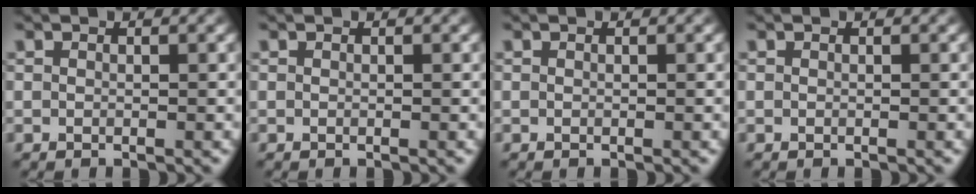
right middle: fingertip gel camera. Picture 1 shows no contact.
{"total": 0.0}
{"total": 0.0}
{"total": 0.0}